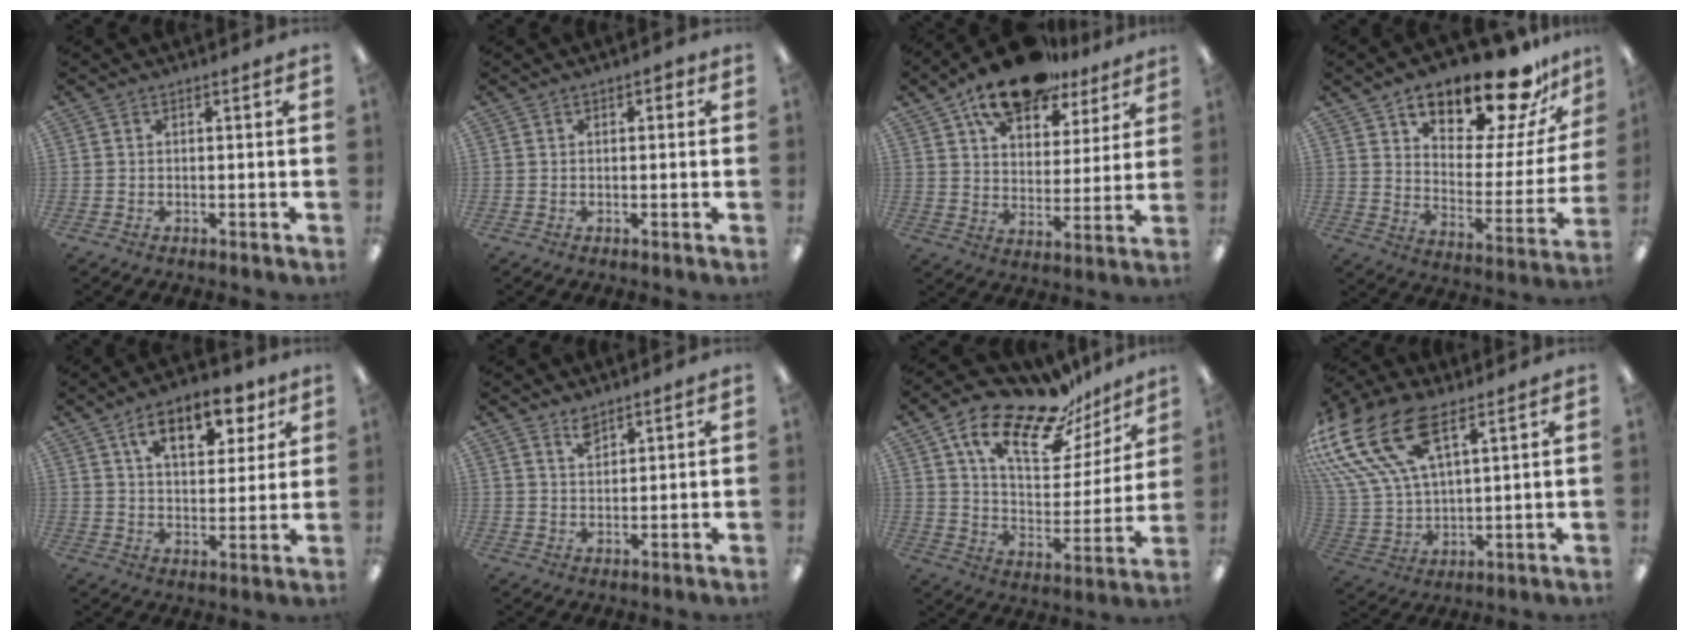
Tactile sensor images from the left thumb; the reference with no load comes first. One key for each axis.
{"total": 1.5, "fx": 0.6, "fy": 0.8, "fz": 1.1, "tx": -0.016, "ty": 0.001, "tz": 0.008}
{"total": 16.1, "fx": 12.2, "fy": 7.2, "fz": 7.7, "tx": -0.129, "ty": -0.063, "tz": 0.215}
{"total": 21.3, "fx": 16.1, "fy": 6.7, "fz": 12.1, "tx": -0.180, "ty": -0.109, "tz": 0.264}
{"total": 13.0, "fx": 7.4, "fy": 6.5, "fz": 8.6, "tx": -0.118, "ty": -0.021, "tz": 0.124}
{"total": 3.3, "fx": 2.9, "fy": 1.1, "fz": 1.1, "tx": -0.027, "ty": -0.009, "tz": 0.054}
{"total": 20.1, "fx": 14.9, "fy": 7.8, "fz": 10.9, "tx": -0.186, "ty": -0.103, "tz": 0.253}
{"total": 22.2, "fx": 12.3, "fy": 11.3, "fz": 14.6, "tx": -0.329, "ty": -0.058, "tz": 0.222}